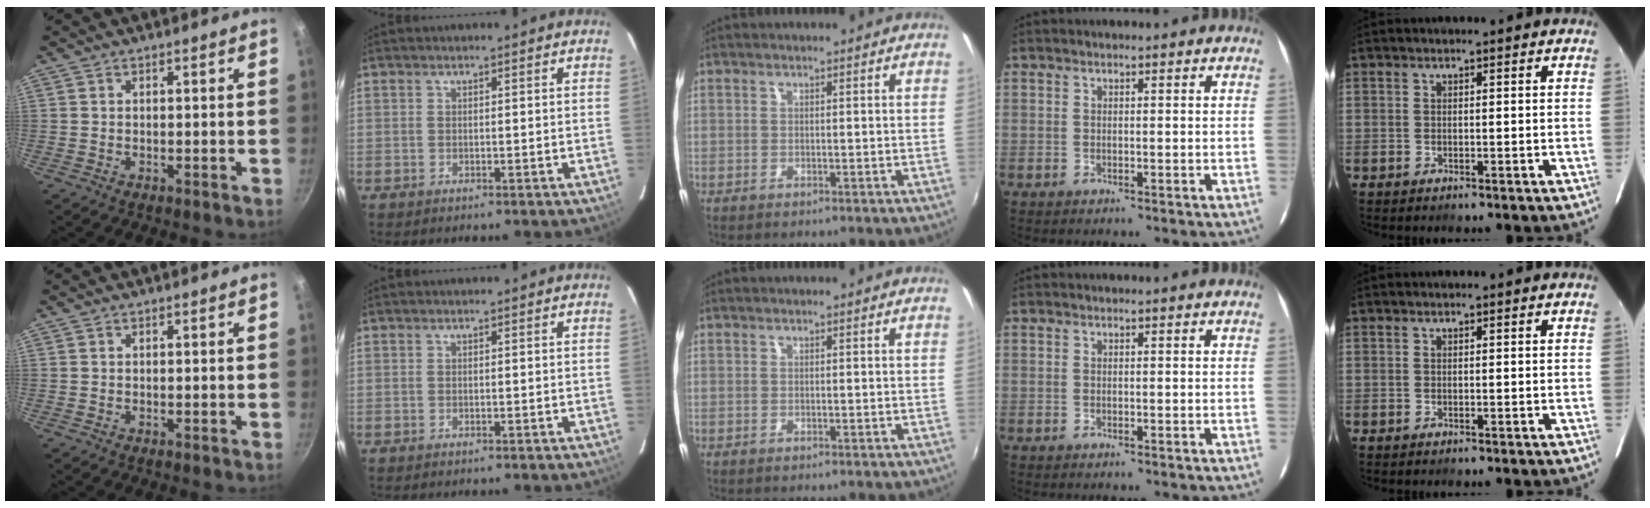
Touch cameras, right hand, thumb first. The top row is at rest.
{}